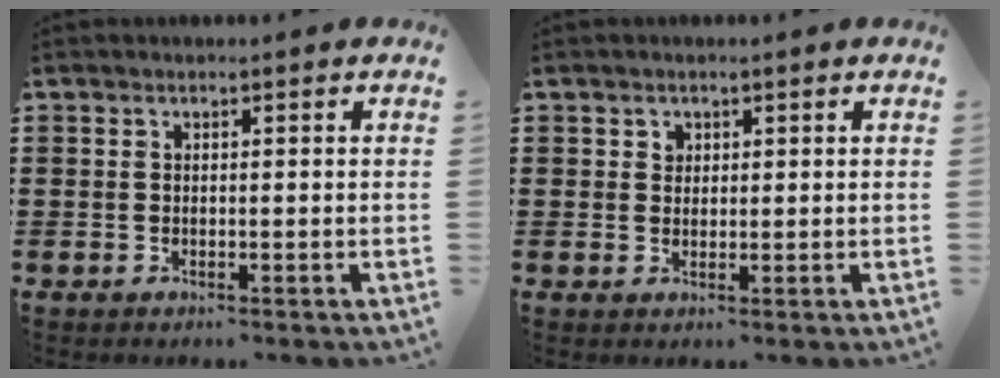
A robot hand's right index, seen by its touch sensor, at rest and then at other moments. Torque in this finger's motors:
{"motor_torque": [0.01, 0.01, 0.00, 0.00]}